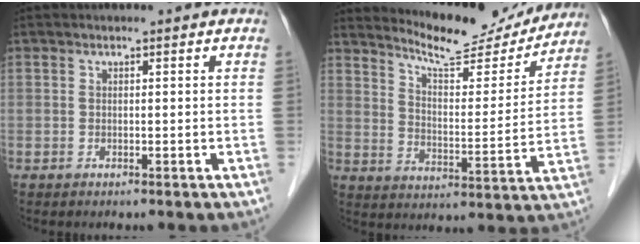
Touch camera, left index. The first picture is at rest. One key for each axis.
{"total": 14.5, "fx": 13.9, "fy": 2.2, "fz": 3.8, "tx": -0.064, "ty": -0.017, "tz": 0.197}